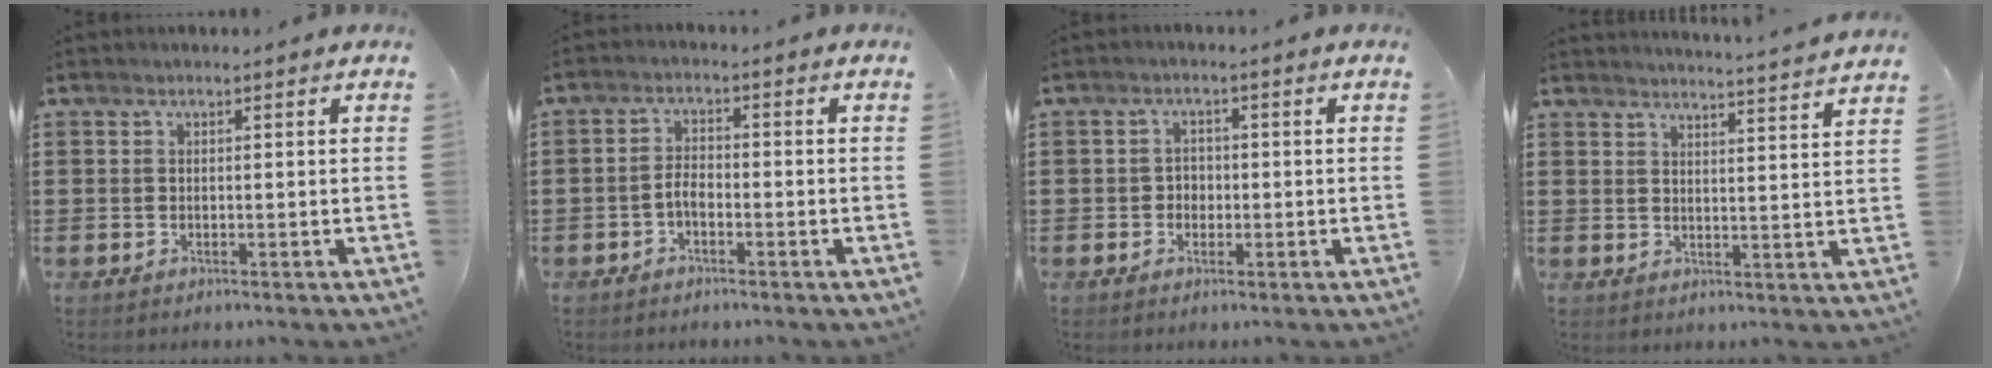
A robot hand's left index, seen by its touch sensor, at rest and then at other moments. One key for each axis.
{"total": 2.7, "fx": -1.5, "fy": 1.1, "fz": 1.9, "tx": -0.050, "ty": 0.001, "tz": -0.034}
{"total": 2.0, "fx": -0.6, "fy": 1.7, "fz": 0.8, "tx": -0.020, "ty": 0.005, "tz": -0.016}
{"total": 3.5, "fx": 3.4, "fy": -1.0, "fz": 0.3, "tx": -0.010, "ty": -0.029, "tz": 0.055}